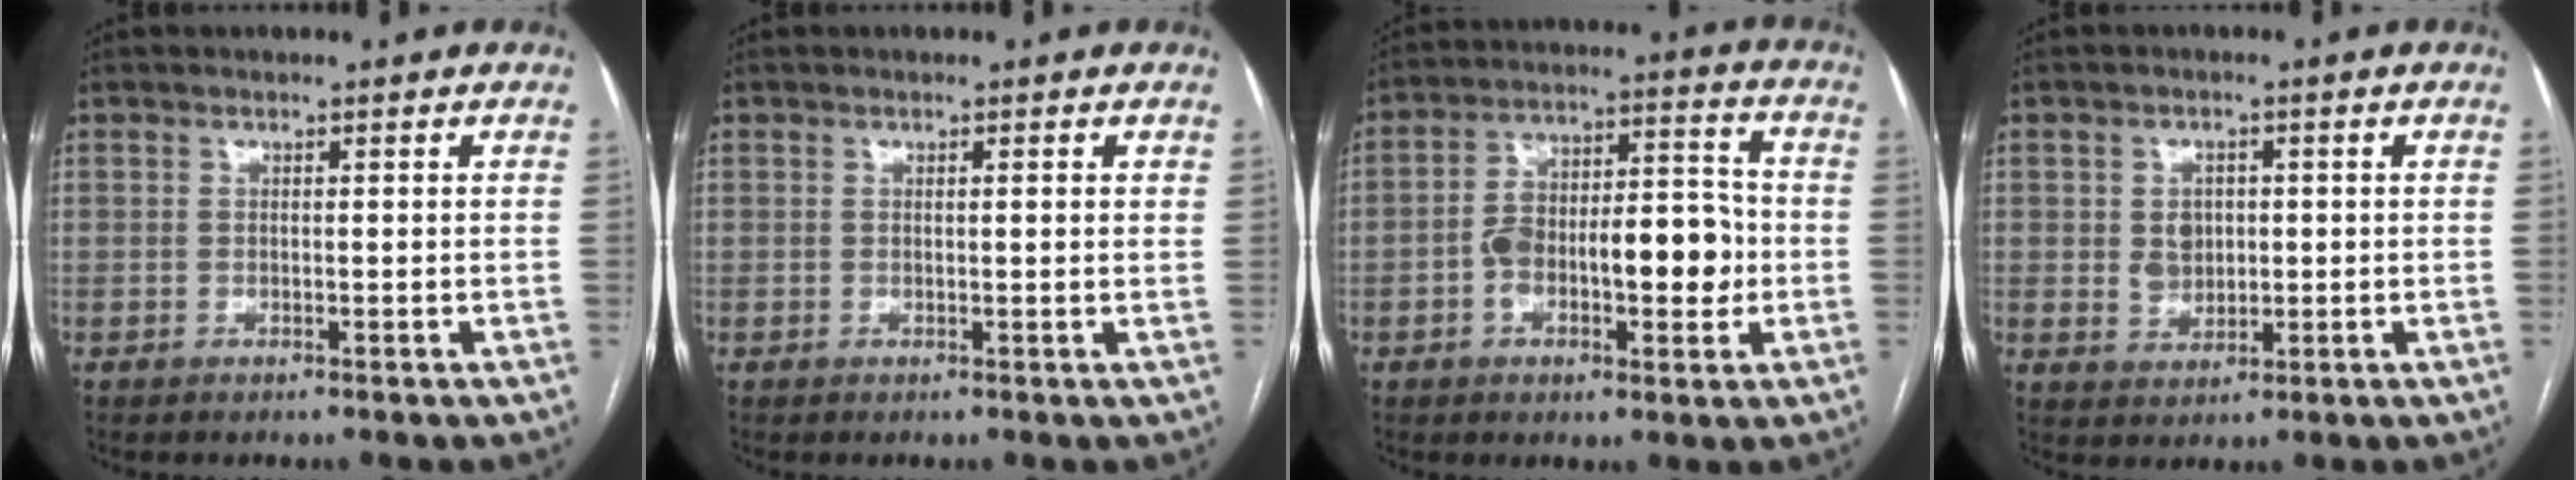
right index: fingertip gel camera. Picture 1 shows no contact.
{"total": 1.1, "force": [0.5, 0.1, 0.9], "torque": [-0.020, 0.004, 0.004]}
{"total": 13.2, "force": [-2.4, 5.1, 12.0], "torque": [-0.192, 0.033, -0.033]}
{"total": 4.2, "force": [0.4, 3.4, 2.4], "torque": [-0.037, 0.007, 0.018]}